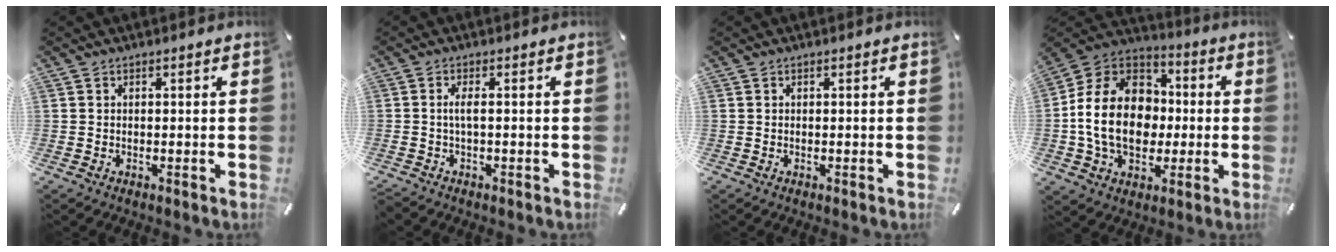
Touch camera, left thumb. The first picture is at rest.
{"total": 2.7, "force": [-0.4, 0.3, 2.6], "torque": [-0.057, -0.003, -0.010]}
{"total": 0.0}
{"total": 18.9, "force": [-2.1, 14.8, 11.6], "torque": [-0.256, 0.021, -0.038]}